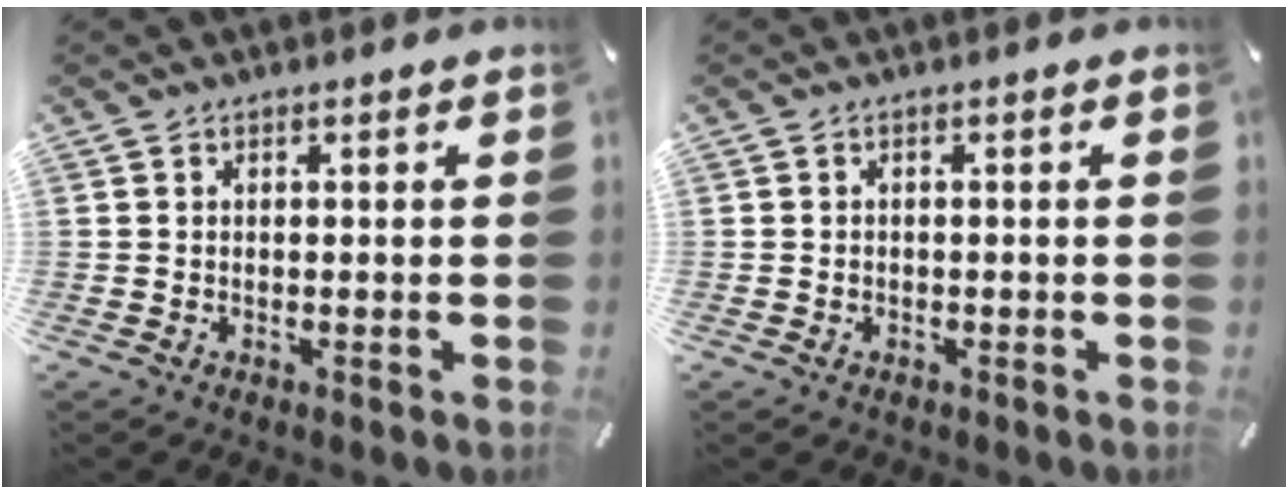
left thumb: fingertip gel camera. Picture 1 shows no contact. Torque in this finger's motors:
{"motor_torque": [-0.15, -0.18, 0.00, -0.08, -0.02]}